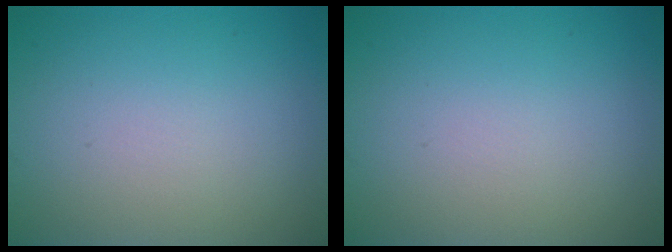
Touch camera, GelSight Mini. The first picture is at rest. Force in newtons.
{"total": 0.0}